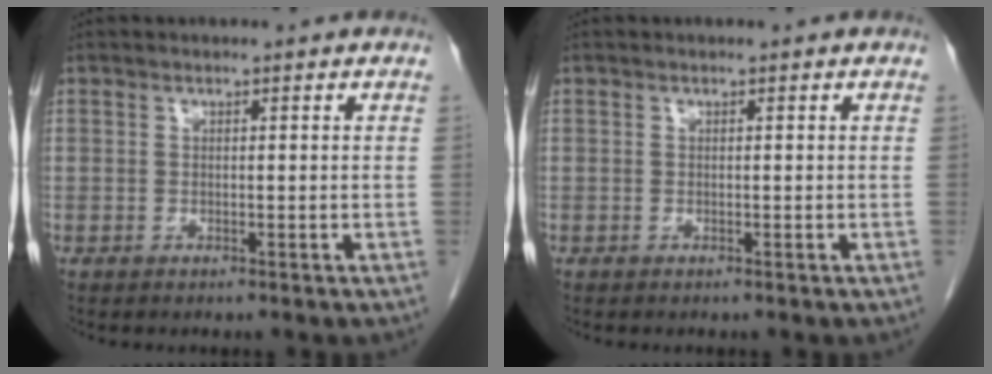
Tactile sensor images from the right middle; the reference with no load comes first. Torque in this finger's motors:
{"motor_torque": [0.28, -0.11, 0.05, 0.01]}